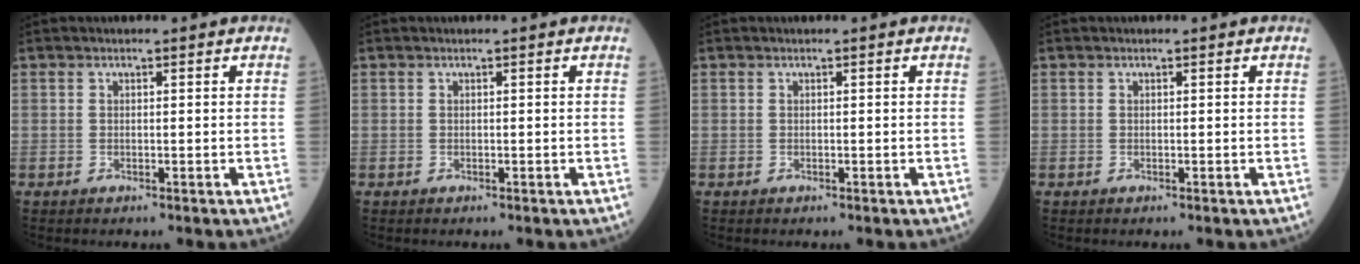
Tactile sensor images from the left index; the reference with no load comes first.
{"total": 0.0}
{"total": 0.0}
{"total": 0.0}